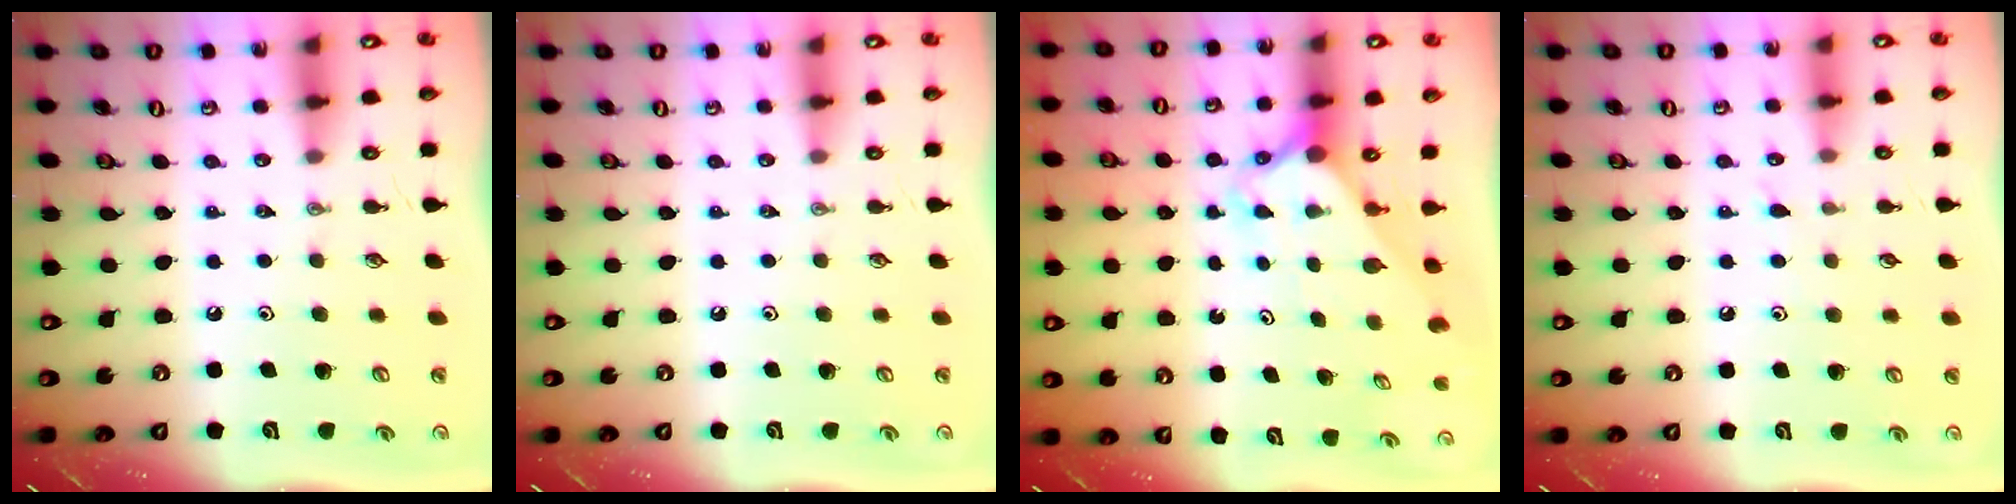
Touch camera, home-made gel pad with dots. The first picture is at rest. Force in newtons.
{"total": 0.0}
{"total": 2.6, "press": 2.6, "slide": 0.2}
{"total": 4.9, "press": 4.9, "slide": 0.6}